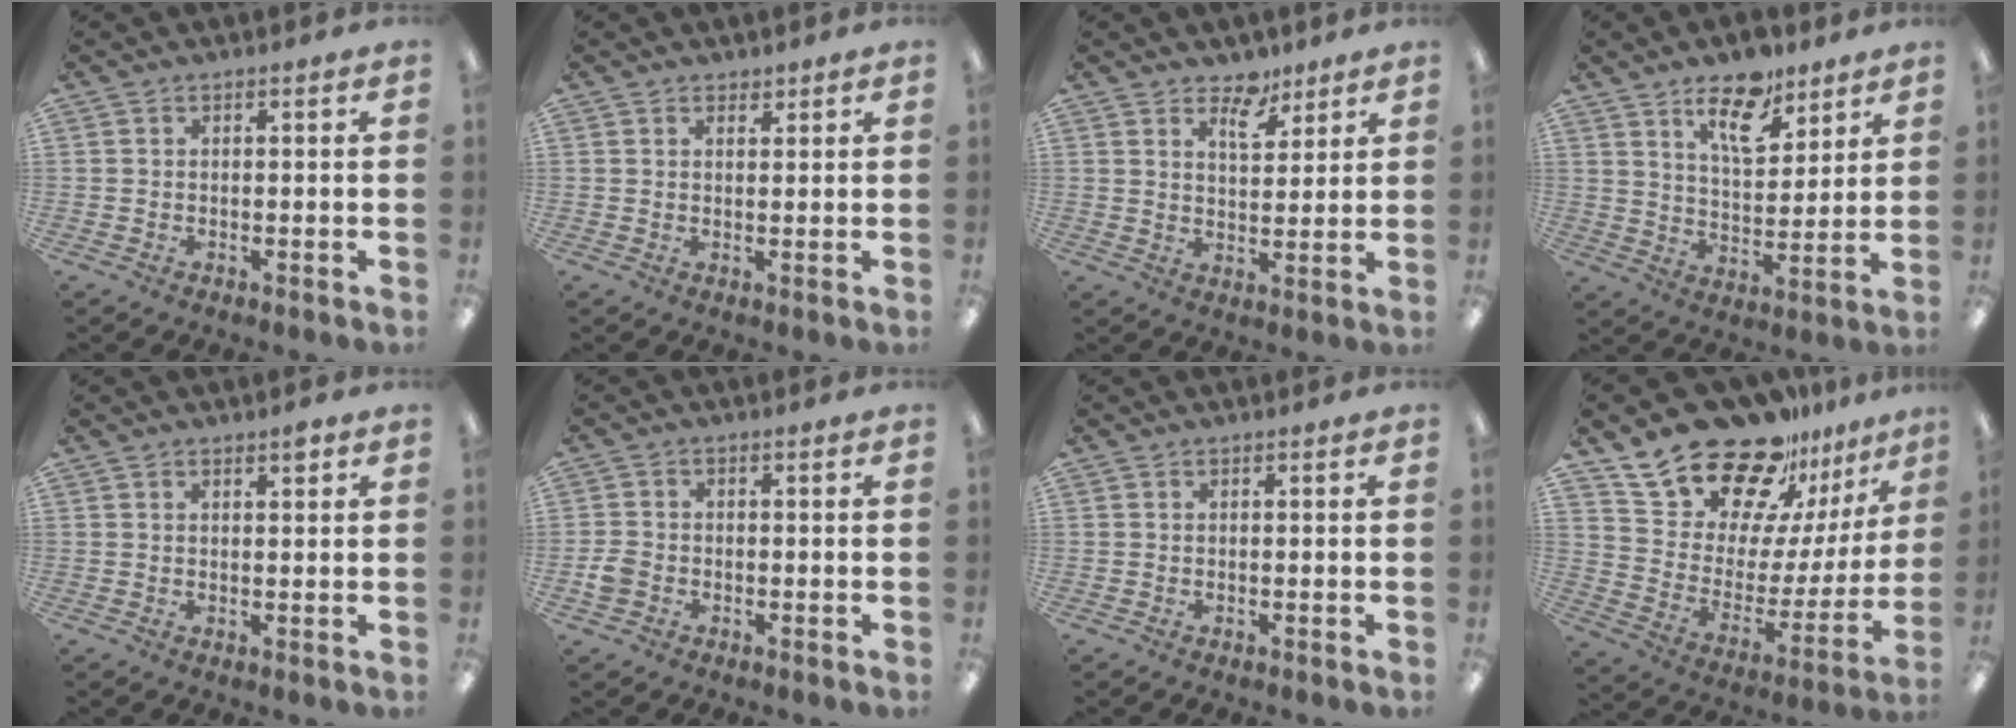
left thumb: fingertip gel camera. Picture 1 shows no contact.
{"total": 1.4, "force": [1.3, 0.6, 0.2], "torque": [0.003, -0.005, 0.023]}
{"total": 6.9, "force": [5.0, 3.4, 3.2], "torque": [-0.030, -0.031, 0.084]}
{"total": 12.6, "force": [8.8, 5.4, 7.1], "torque": [-0.096, -0.049, 0.150]}
{"total": 2.1, "force": [1.5, 0.6, 1.3], "torque": [-0.020, -0.004, 0.025]}
{"total": 3.0, "force": [-1.1, 2.4, 1.5], "torque": [-0.024, 0.008, -0.020]}
{"total": 0.0}
{"total": 24.8, "force": [19.4, 12.4, 9.4], "torque": [-0.156, -0.133, 0.357]}